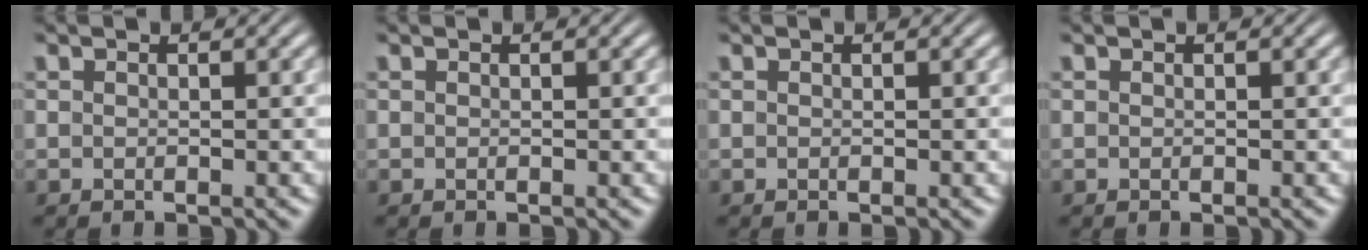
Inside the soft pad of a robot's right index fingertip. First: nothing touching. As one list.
[{"total": 0.0}, {"total": 0.0}, {"total": 0.0}]